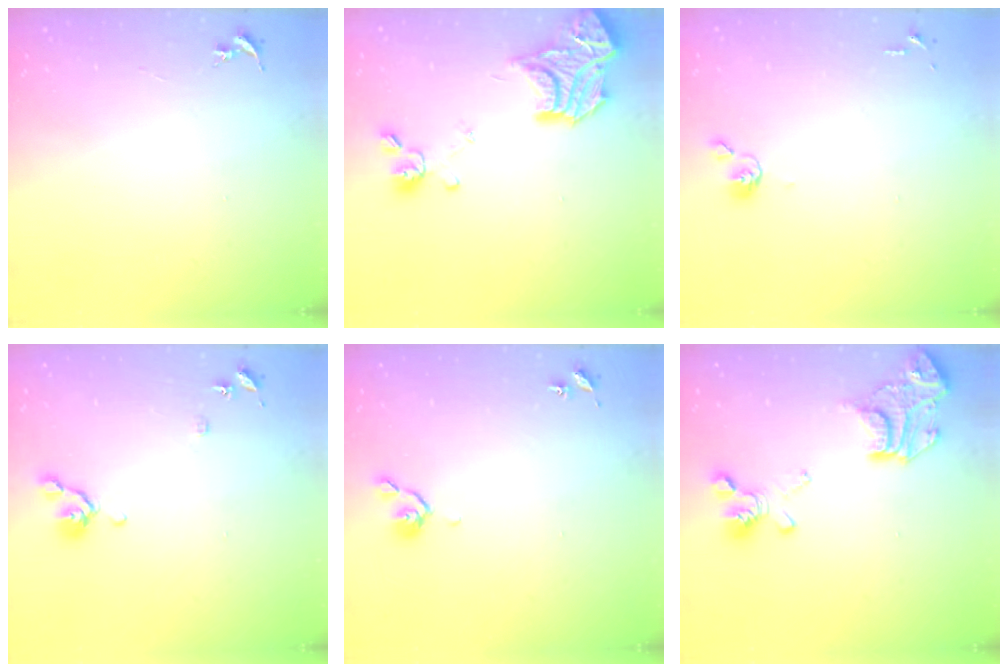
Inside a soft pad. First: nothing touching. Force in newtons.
{"total": 22.7, "press": 22.6, "slide": 2.1}
{"total": 3.9, "press": 3.8, "slide": 0.6}
{"total": 8.6, "press": 8.5, "slide": 1.3}
{"total": 4.6, "press": 4.5, "slide": 1.0}
{"total": 19.4, "press": 19.3, "slide": 1.5}